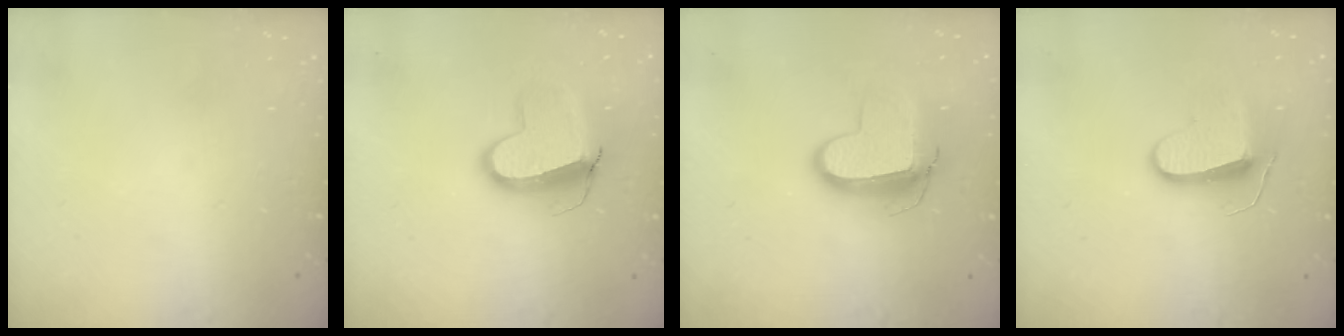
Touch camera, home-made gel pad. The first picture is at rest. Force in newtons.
{"total": 10.7, "press": 10.6, "slide": 1.3}
{"total": 11.6, "press": 11.5, "slide": 1.3}
{"total": 8.8, "press": 8.8, "slide": 0.2}